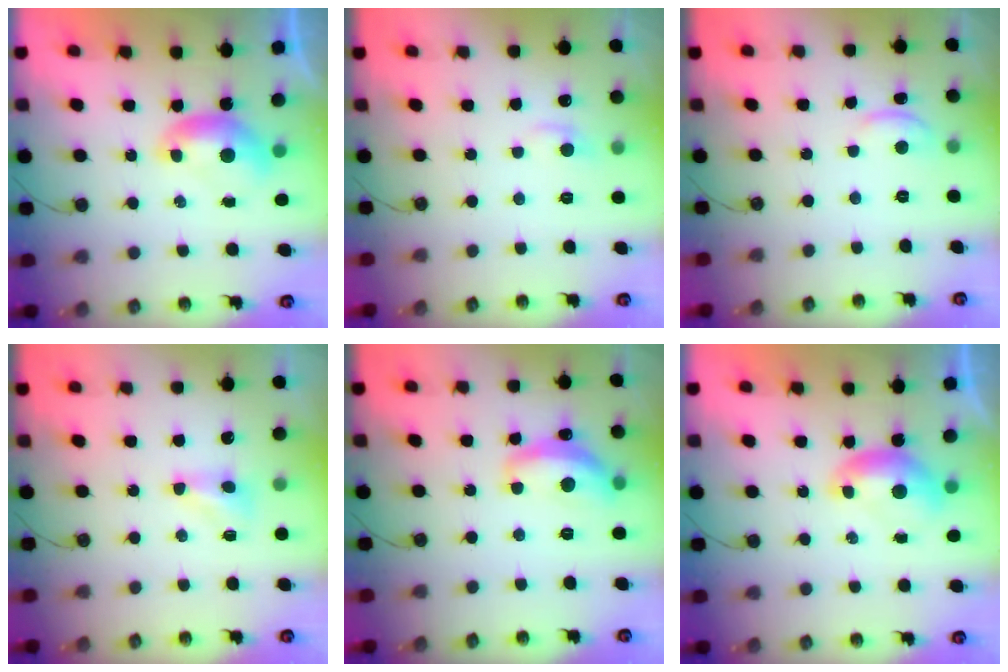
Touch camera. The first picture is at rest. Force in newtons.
{"total": 0.7, "press": 0.1, "slide": 0.7}
{"total": 0.0}
{"total": 2.3, "press": 2.3, "slide": 0.5}
{"total": 8.1, "press": 8.0, "slide": 0.6}
{"total": 0.0}